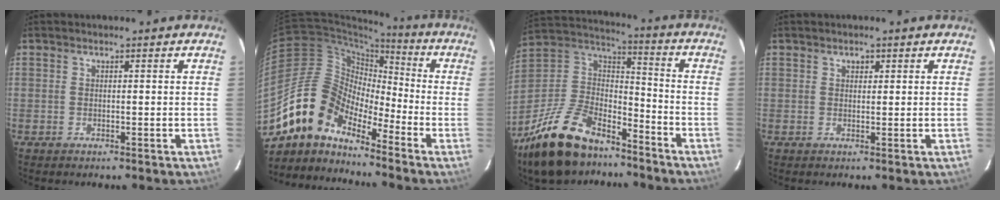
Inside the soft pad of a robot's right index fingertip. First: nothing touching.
{"total": 13.0, "force": [-10.5, 5.5, 5.4], "torque": [-0.091, 0.021, -0.213]}
{"total": 24.7, "force": [-17.9, 10.9, 13.0], "torque": [-0.278, 0.001, -0.299]}
{"total": 1.1, "force": [0.7, 0.9, 0.4], "torque": [-0.003, 0.004, 0.011]}